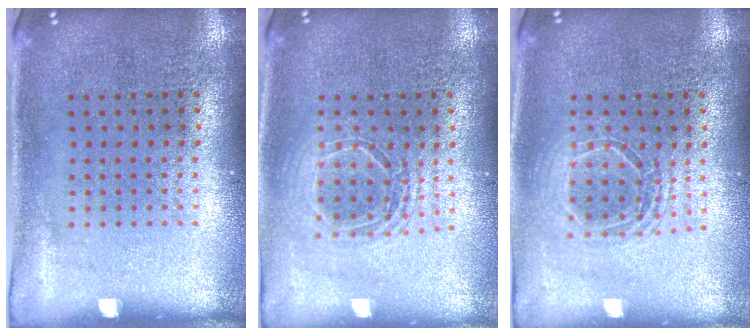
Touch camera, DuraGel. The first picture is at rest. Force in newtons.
{"total": 1.6, "press": 1.4, "slide": 0.8}
{"total": 1.6, "press": 1.4, "slide": 0.8}